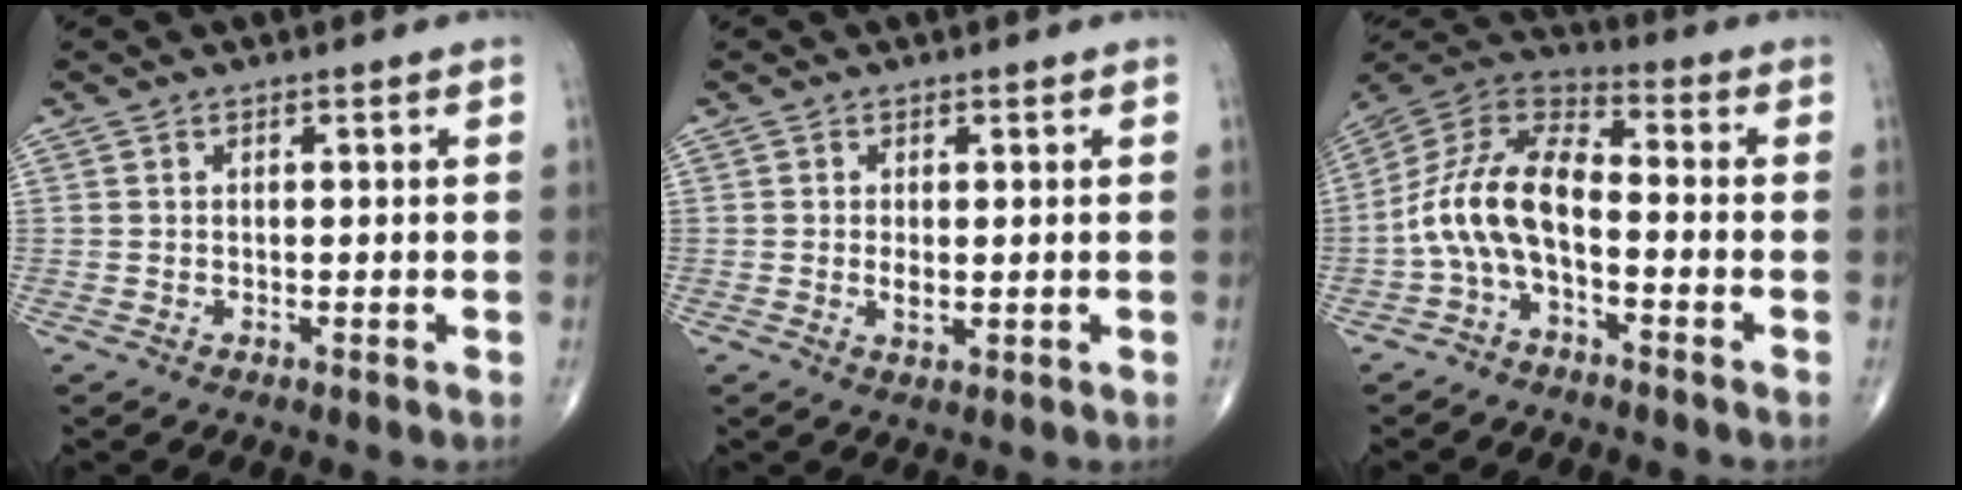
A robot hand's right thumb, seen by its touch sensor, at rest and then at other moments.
{"total": 2.0, "force": [0.0, 0.9, 1.8], "torque": [-0.033, -0.005, 0.002]}
{"total": 12.0, "force": [-3.2, 5.9, 10.0], "torque": [-0.199, 0.056, -0.074]}